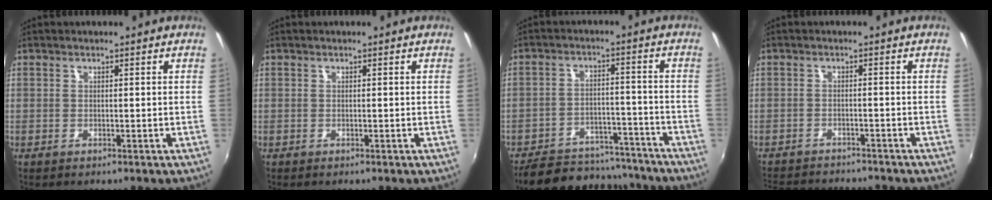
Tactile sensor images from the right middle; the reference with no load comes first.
{"total": 0.0}
{"total": 20.0, "force": [-17.2, 7.3, 7.0], "torque": [-0.153, 0.018, -0.226]}
{"total": 11.4, "force": [-10.4, 3.0, 3.8], "torque": [-0.096, -0.013, -0.157]}